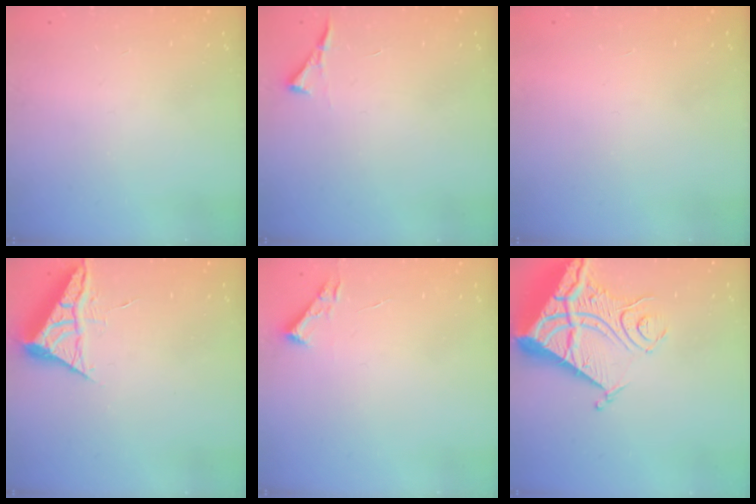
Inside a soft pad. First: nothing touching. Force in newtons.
{"total": 3.5, "press": 3.5, "slide": 0.5}
{"total": 1.7, "press": 1.7, "slide": 0.1}
{"total": 5.4, "press": 5.4, "slide": 0.8}
{"total": 2.7, "press": 2.7, "slide": 0.4}
{"total": 16.7, "press": 16.6, "slide": 2.2}